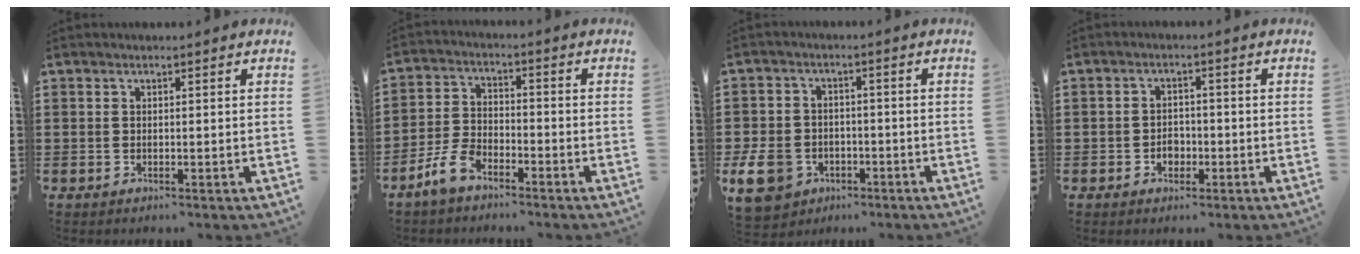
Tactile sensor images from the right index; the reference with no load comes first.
{"total": 5.3, "force": [-3.9, 2.1, 2.8], "torque": [-0.082, 0.004, -0.085]}
{"total": 7.7, "force": [-3.5, 5.9, 3.6], "torque": [-0.115, 0.012, -0.072]}
{"total": 2.6, "force": [-1.0, 2.0, 1.4], "torque": [-0.020, 0.000, -0.023]}